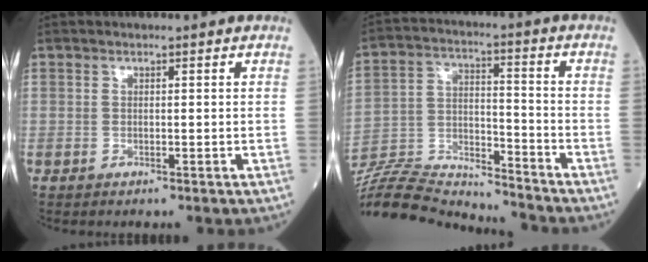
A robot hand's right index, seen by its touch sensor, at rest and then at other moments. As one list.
[{"total": 18.2, "force": [-17.7, 1.7, 3.8], "torque": [-0.089, 0.017, -0.296]}]